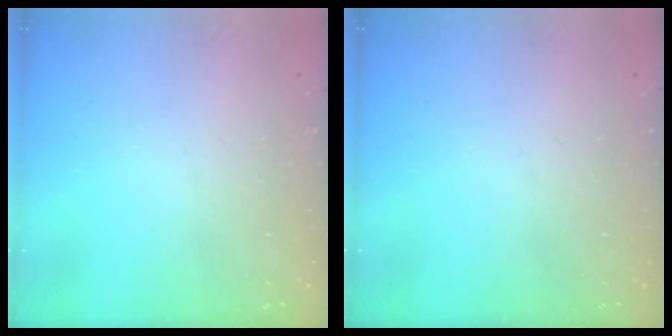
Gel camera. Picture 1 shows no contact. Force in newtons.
{"total": 0.0}